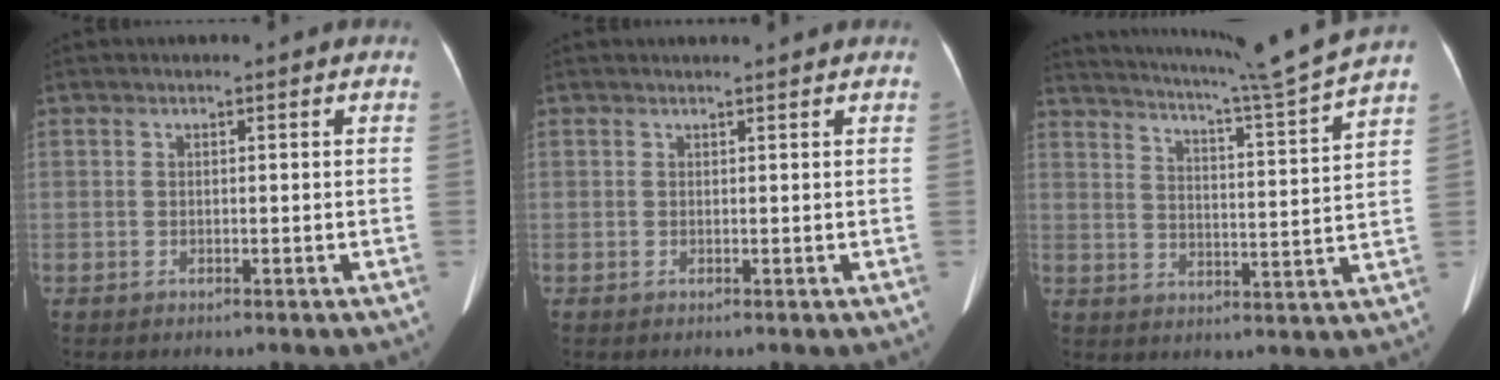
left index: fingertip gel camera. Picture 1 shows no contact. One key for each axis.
{"total": 1.5, "fx": 1.5, "fy": -0.2, "fz": 0.4, "tx": -0.008, "ty": 0.007, "tz": 0.022}
{"total": 15.4, "fx": 13.6, "fy": -2.8, "fz": 6.5, "tx": -0.119, "ty": -0.044, "tz": 0.185}